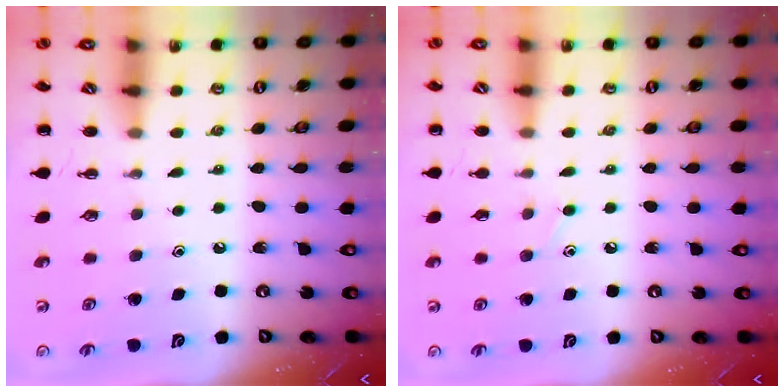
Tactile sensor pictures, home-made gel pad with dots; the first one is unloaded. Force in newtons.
{"total": 5.4, "press": 5.0, "slide": 1.9}